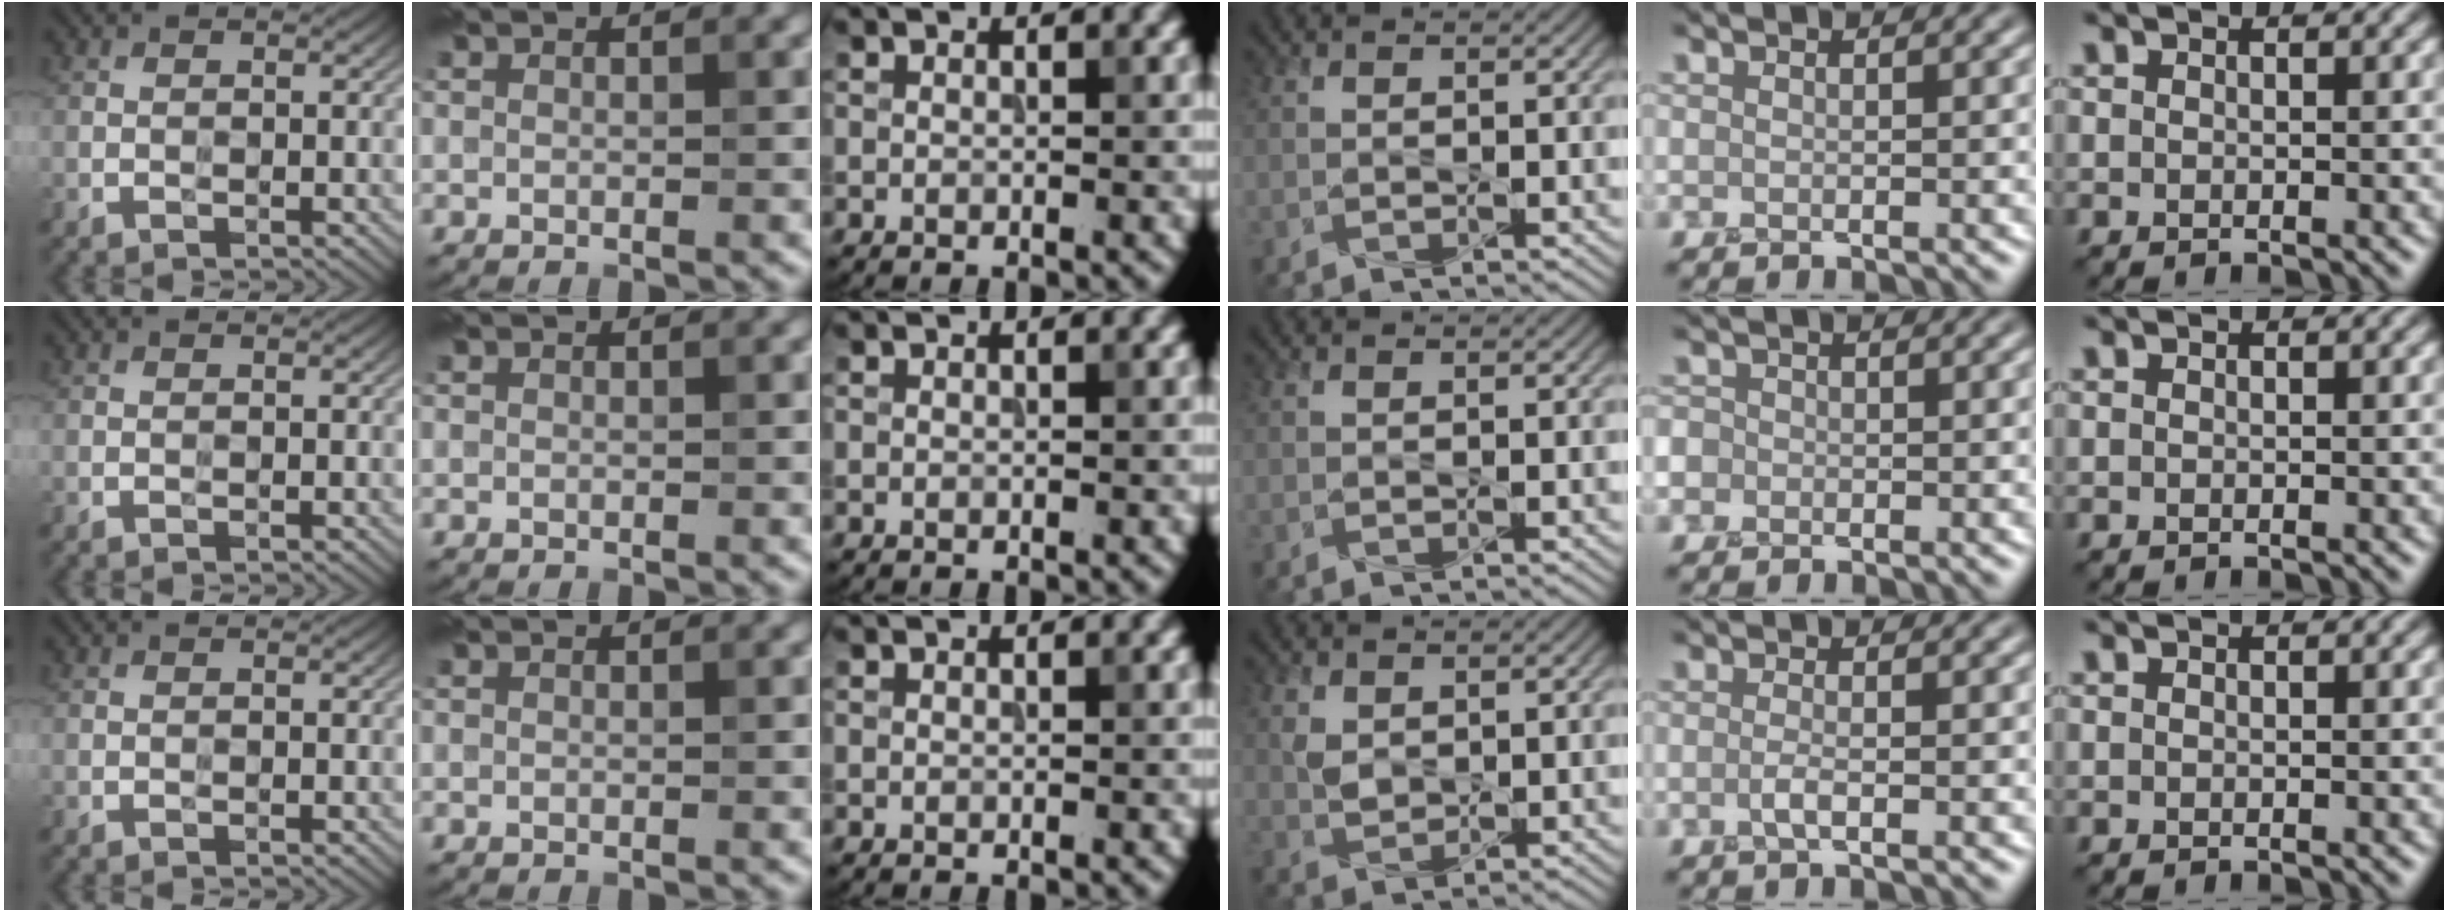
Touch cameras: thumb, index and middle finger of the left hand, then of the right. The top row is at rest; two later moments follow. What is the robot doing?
{"motion": "squeeze", "object": "tweezer"}